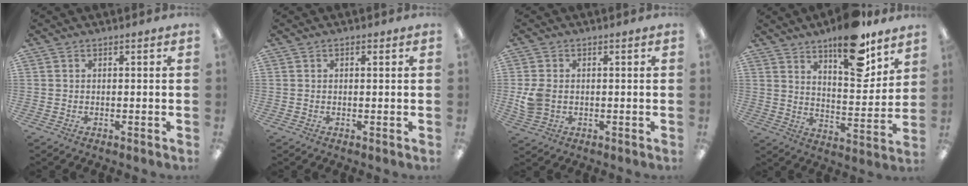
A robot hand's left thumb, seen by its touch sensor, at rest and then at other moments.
{"total": 0.8, "force": [0.3, 0.3, 0.6], "torque": [-0.006, 0.000, 0.004]}
{"total": 5.2, "force": [-0.2, 4.1, 3.1], "torque": [-0.061, 0.001, -0.003]}
{"total": 16.8, "force": [12.4, 6.3, 9.4], "torque": [-0.120, -0.081, 0.207]}